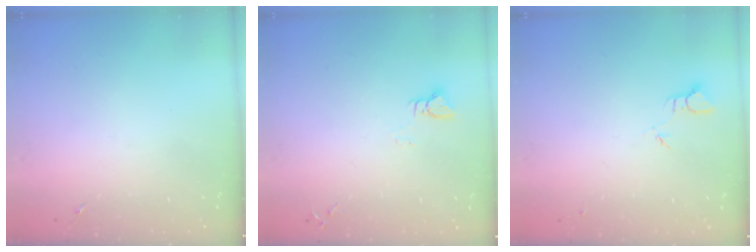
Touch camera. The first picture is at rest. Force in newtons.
{"total": 2.9, "press": 2.9, "slide": 0.3}
{"total": 2.0, "press": 2.0, "slide": 0.1}